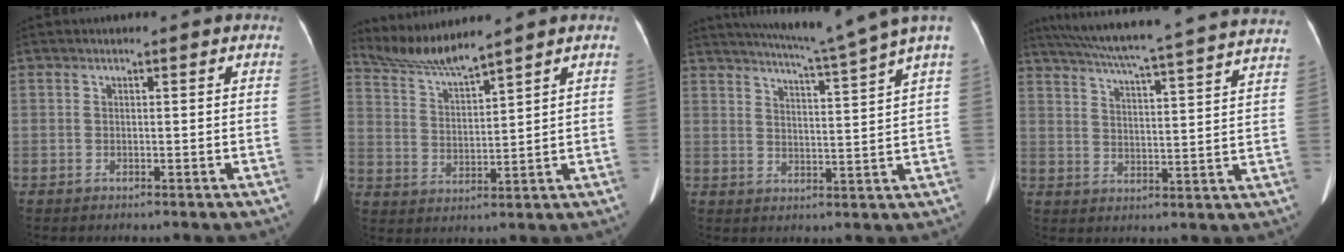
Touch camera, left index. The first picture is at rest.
{"total": 6.2, "force": [5.8, -1.5, 1.5], "torque": [-0.042, -0.002, 0.124]}
{"total": 12.5, "force": [10.5, -2.4, 6.4], "torque": [-0.108, -0.020, 0.142]}
{"total": 28.0, "force": [25.2, 0.1, 12.2], "torque": [-0.206, -0.029, 0.319]}